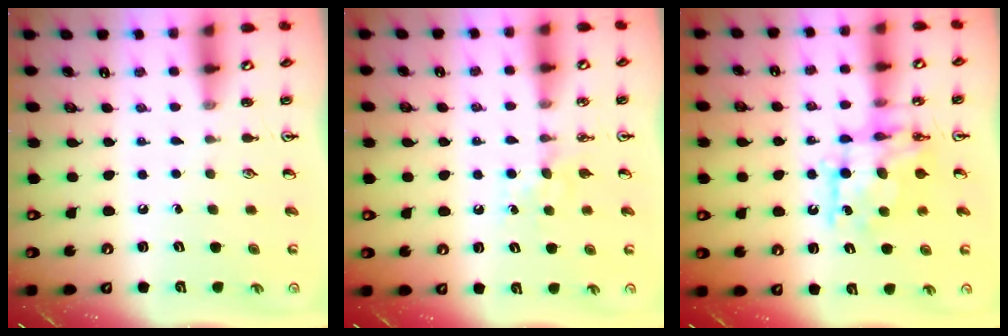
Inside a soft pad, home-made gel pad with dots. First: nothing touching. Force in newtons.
{"total": 4.3, "press": 4.2, "slide": 0.7}
{"total": 9.9, "press": 9.9, "slide": 0.6}